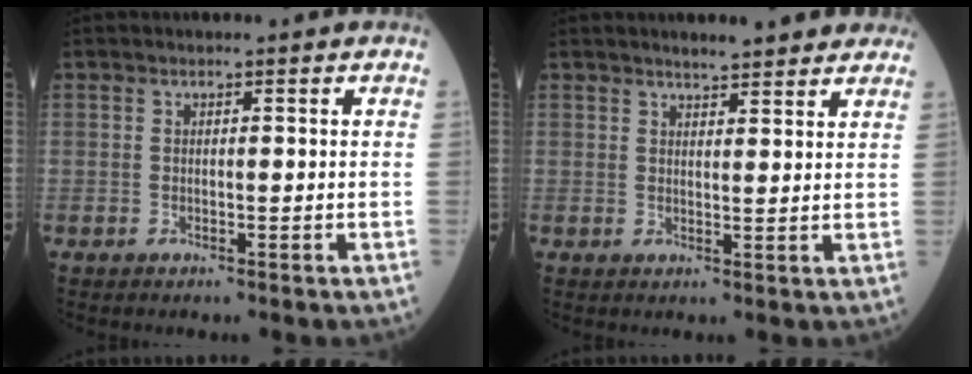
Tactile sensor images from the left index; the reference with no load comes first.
{"total": 6.0, "force": [5.3, 1.2, 2.6], "torque": [-0.036, 0.016, 0.066]}